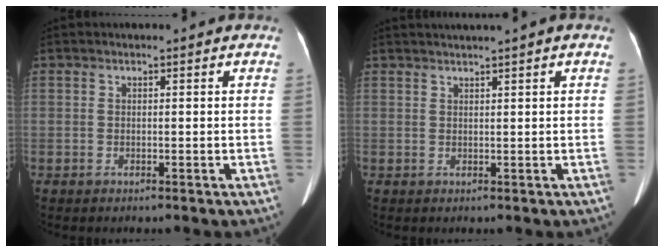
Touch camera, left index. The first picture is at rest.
{"total": 2.8, "force": [2.2, -0.8, 1.6], "torque": [-0.021, 0.020, 0.039]}